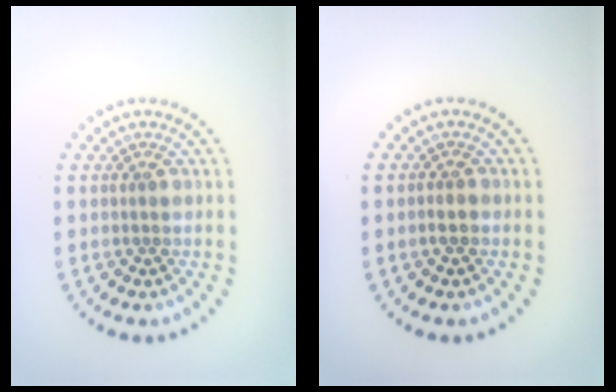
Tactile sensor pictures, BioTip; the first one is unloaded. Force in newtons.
{"total": 1.0, "press": 0.9, "slide": 0.5}